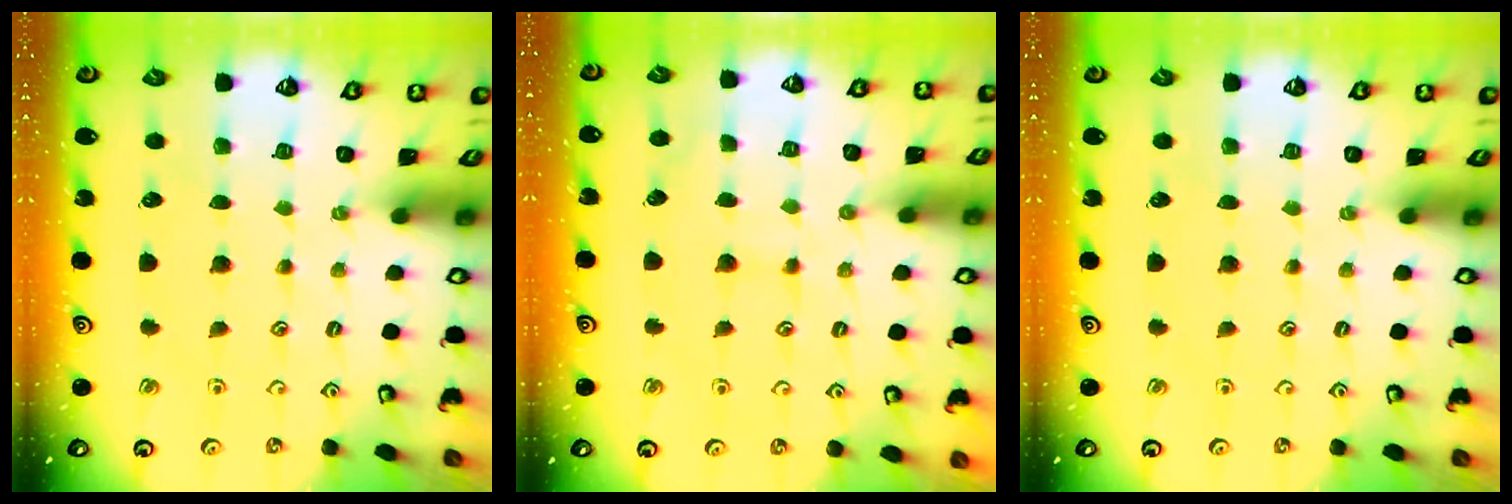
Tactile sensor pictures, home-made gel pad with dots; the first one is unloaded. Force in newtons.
{"total": 5.3, "press": 5.2, "slide": 0.6}
{"total": 0.0}